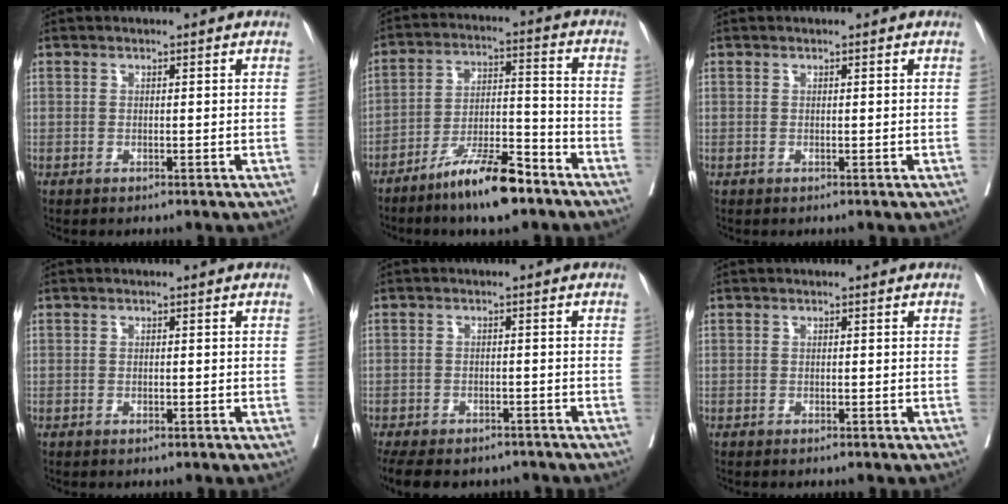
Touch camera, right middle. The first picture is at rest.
{"total": 11.3, "force": [-8.3, 2.1, 7.4], "torque": [-0.130, 0.000, -0.149]}
{"total": 0.0}
{"total": 0.6, "force": [-0.4, 0.3, 0.4], "torque": [-0.010, -0.001, -0.004]}
{"total": 13.7, "force": [-10.8, 6.1, 5.8], "torque": [-0.135, -0.011, -0.140]}
{"total": 0.5, "force": [-0.5, 0.1, 0.3], "torque": [-0.009, -0.002, -0.009]}